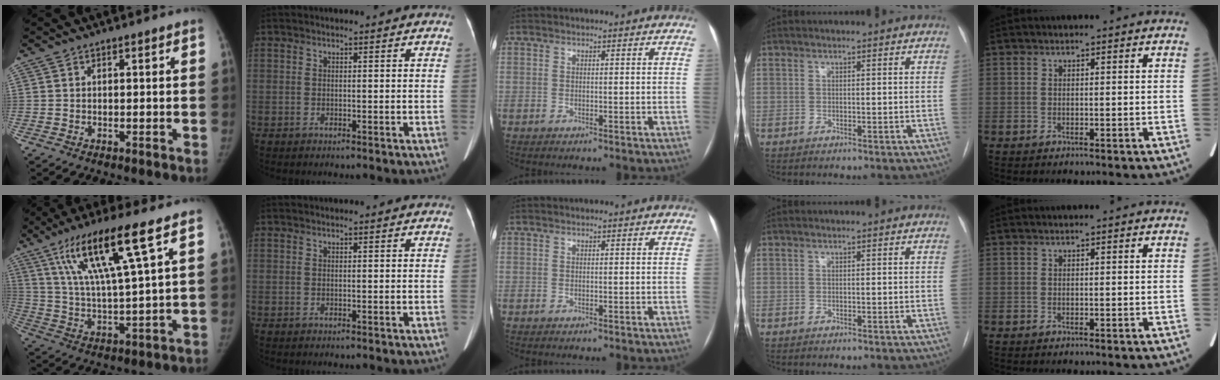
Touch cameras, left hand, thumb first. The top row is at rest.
{"thumb": {"total": 15.6, "force": [8.1, 1.3, 13.3], "torque": [-0.253, -0.026, 0.152]}}